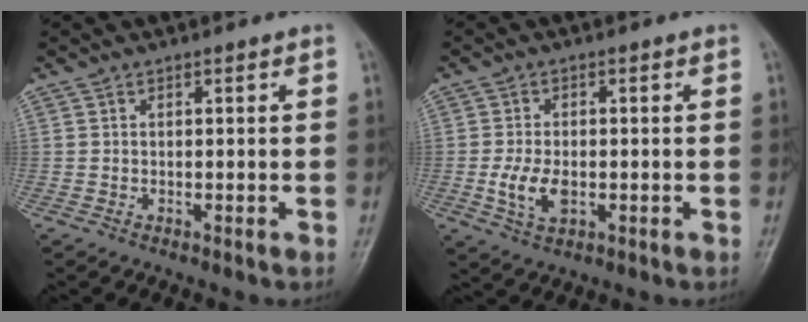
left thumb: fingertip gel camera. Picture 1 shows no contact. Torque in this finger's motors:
{"motor_torque": [-0.13, 0.33, 0.60, -0.21, 0.08]}